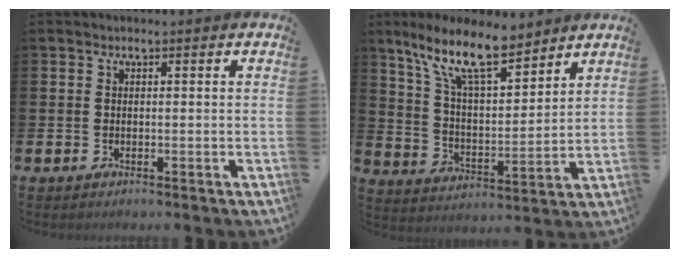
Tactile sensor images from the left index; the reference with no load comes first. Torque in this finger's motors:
{"motor_torque": [1.01, -1.13, 1.05, 0.21]}